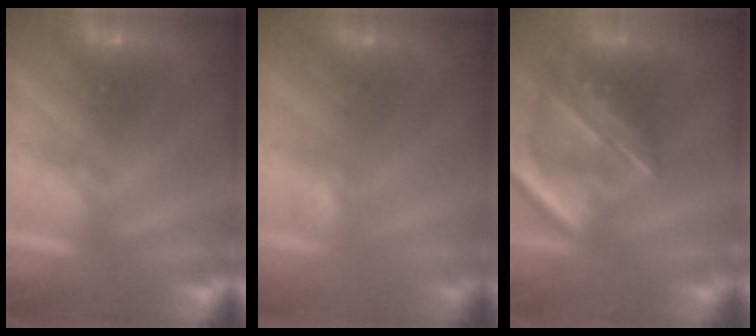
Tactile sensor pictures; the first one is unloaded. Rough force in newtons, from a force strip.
{"total": 2.7}
{"total": 9.6}